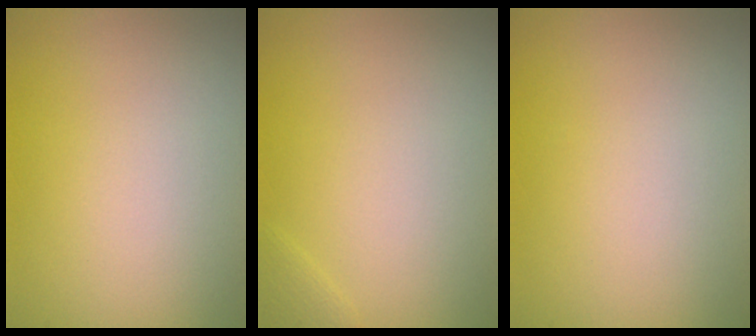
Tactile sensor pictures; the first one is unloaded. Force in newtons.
{"total": 0.7, "press": 0.7, "slide": 0.1}
{"total": 0.0}